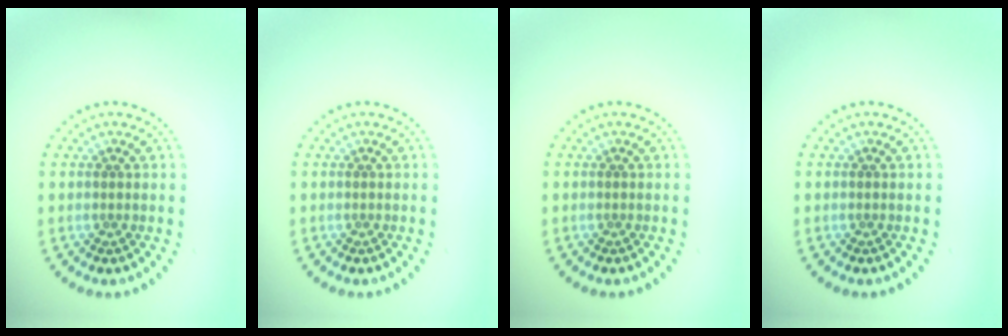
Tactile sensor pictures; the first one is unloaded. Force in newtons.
{"total": 0.0}
{"total": 0.0}
{"total": 0.0}